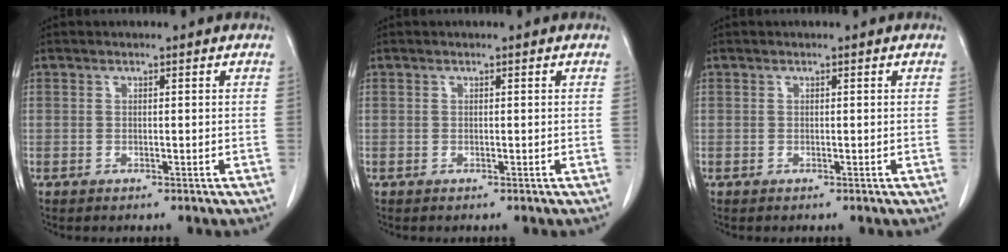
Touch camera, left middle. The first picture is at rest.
{"total": 0.0}
{"total": 0.0}